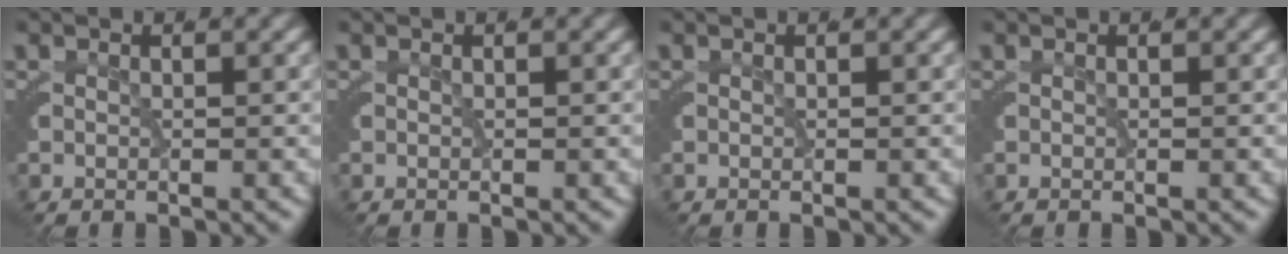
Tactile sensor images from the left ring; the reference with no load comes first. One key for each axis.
{"total": 0.0}
{"total": 0.0}
{"total": 0.0}